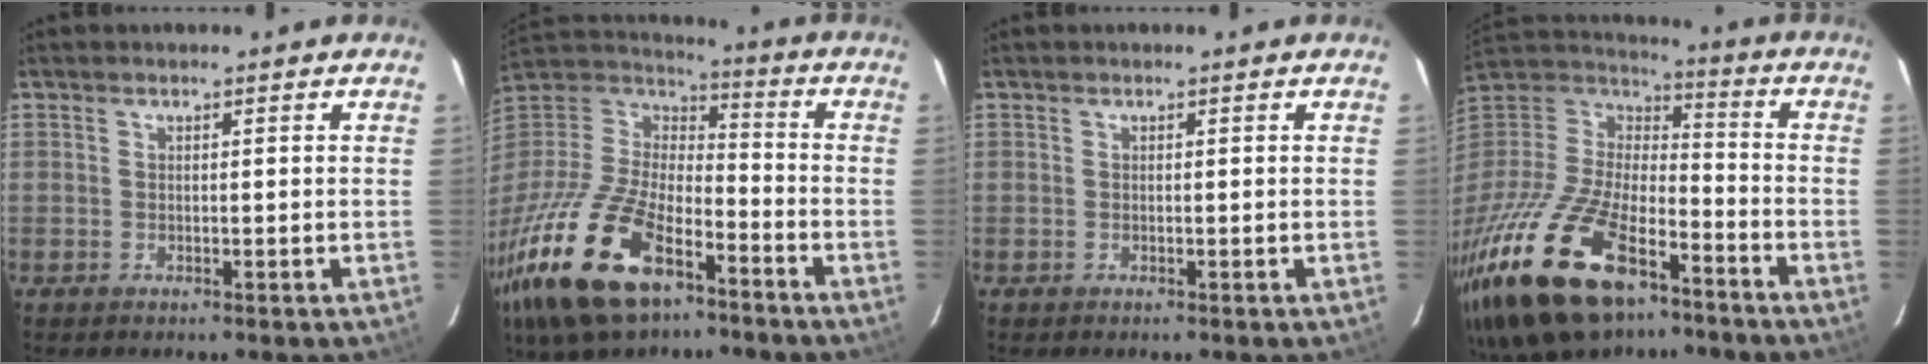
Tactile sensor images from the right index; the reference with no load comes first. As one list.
[{"total": 28.5, "force": [-16.9, 13.3, 18.8], "torque": [-0.409, -0.042, -0.297]}, {"total": 0.0}, {"total": 32.5, "force": [-20.0, 15.0, 20.8], "torque": [-0.448, -0.042, -0.334]}]